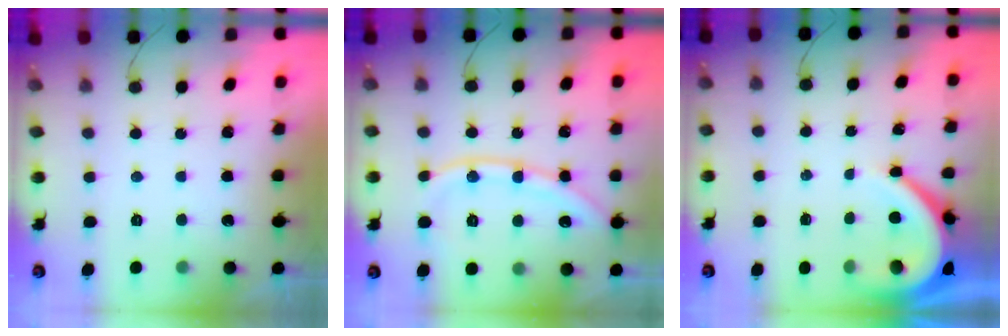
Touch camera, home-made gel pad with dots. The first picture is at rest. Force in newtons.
{"total": 10.4, "press": 10.3, "slide": 1.4}
{"total": 9.8, "press": 9.8, "slide": 0.7}